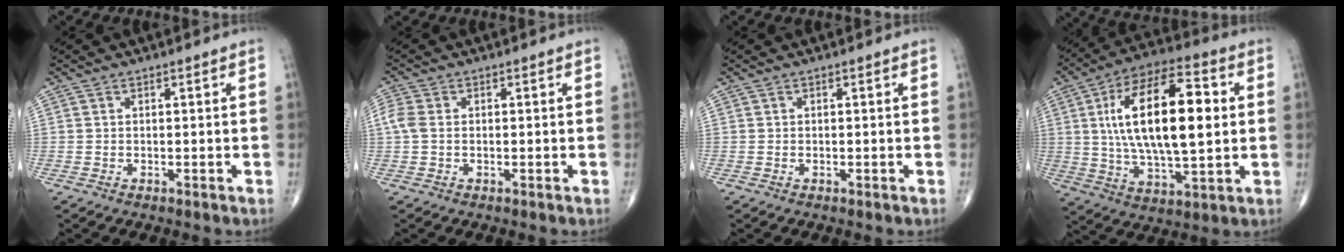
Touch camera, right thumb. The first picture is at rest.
{"total": 2.9, "force": [0.0, 2.0, 2.1], "torque": [-0.061, 0.005, -0.005]}
{"total": 0.0}
{"total": 22.3, "force": [3.3, 9.3, 20.0], "torque": [-0.339, 0.009, 0.052]}